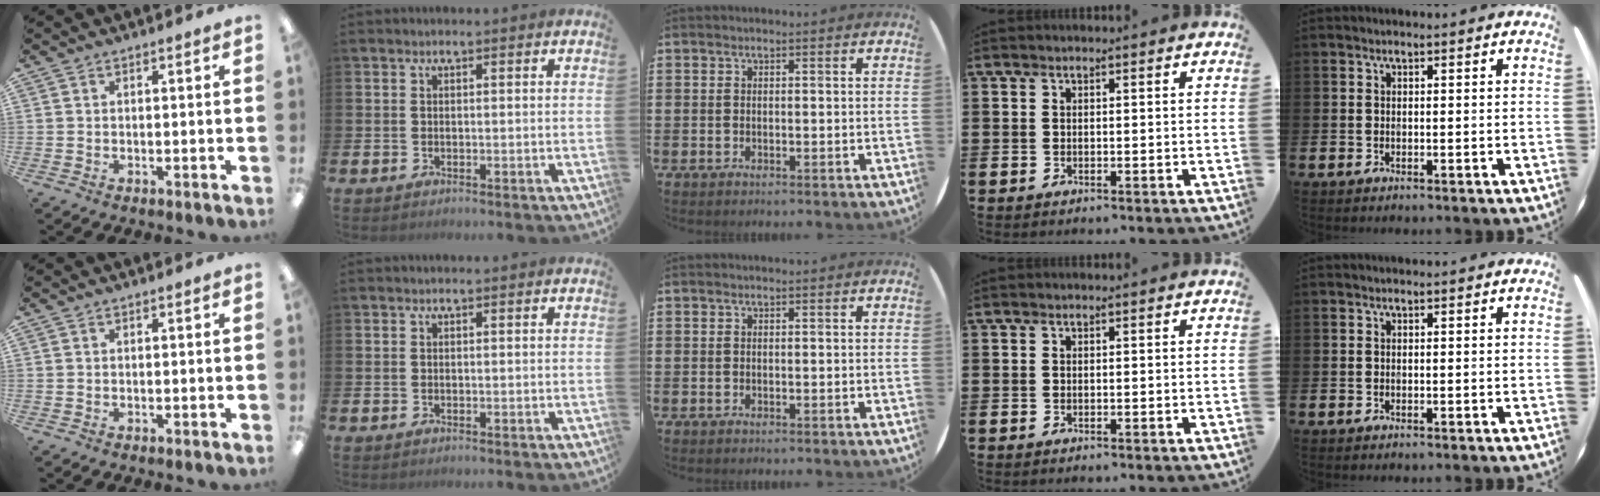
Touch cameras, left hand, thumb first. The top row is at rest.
{}